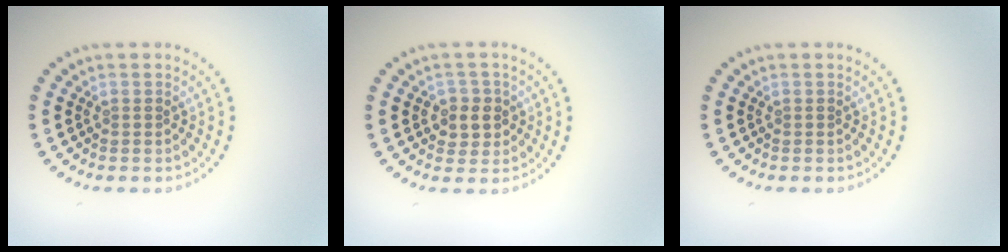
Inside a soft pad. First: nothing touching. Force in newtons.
{"total": 2.5, "press": 2.4, "slide": 0.7}
{"total": 0.0}